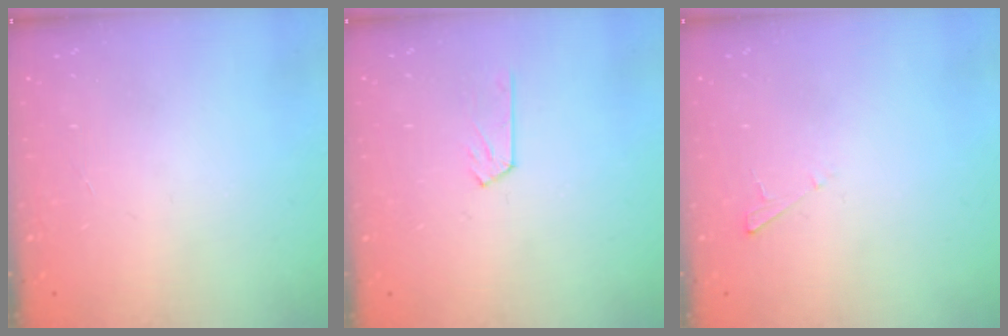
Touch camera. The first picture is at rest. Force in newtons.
{"total": 4.8, "press": 4.8, "slide": 0.5}
{"total": 2.0, "press": 2.0, "slide": 0.2}